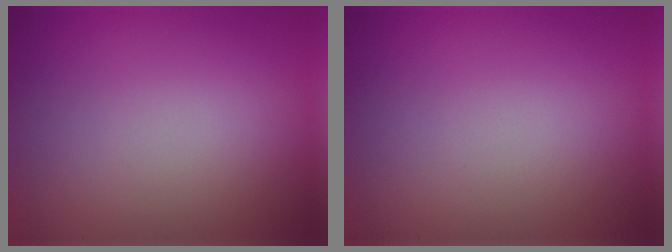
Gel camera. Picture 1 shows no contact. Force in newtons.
{"total": 0.0}